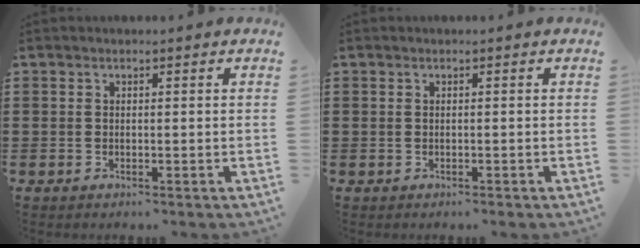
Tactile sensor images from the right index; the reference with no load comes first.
{"total": 0.0}